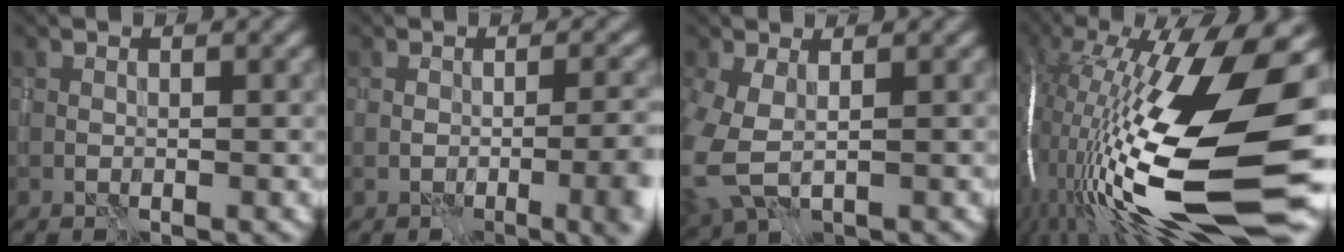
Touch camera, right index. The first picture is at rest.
{"total": 5.7, "force": [-1.5, 2.0, 5.1], "torque": [-0.063, -0.017, -0.012]}
{"total": 6.0, "force": [-0.9, 3.5, 4.8], "torque": [-0.133, -0.018, -0.013]}
{"total": 20.2, "force": [-3.9, 6.8, 18.6], "torque": [-0.371, -0.003, -0.074]}